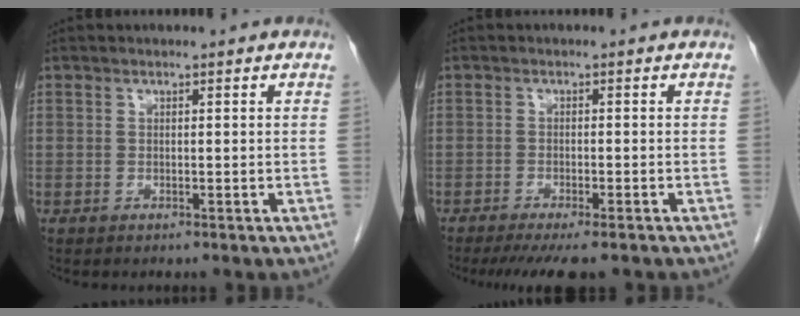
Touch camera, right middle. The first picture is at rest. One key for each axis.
{"total": 7.6, "fx": -6.1, "fy": 1.3, "fz": 4.4, "tx": -0.058, "ty": -0.012, "tz": -0.092}